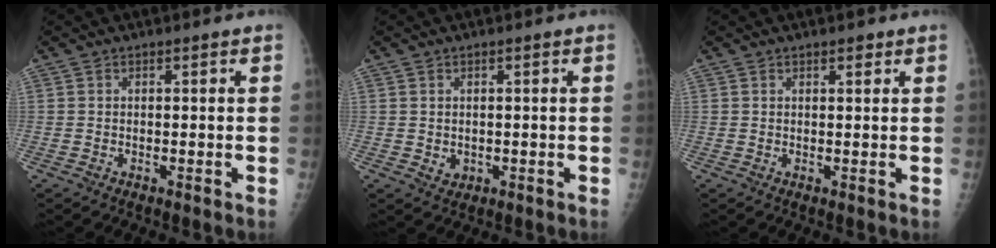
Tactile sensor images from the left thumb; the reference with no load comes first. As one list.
[{"total": 1.6, "force": [-0.1, 1.4, 0.8], "torque": [-0.008, -0.001, 0.007]}, {"total": 1.4, "force": [0.9, 0.6, 0.9], "torque": [-0.006, -0.003, 0.011]}]